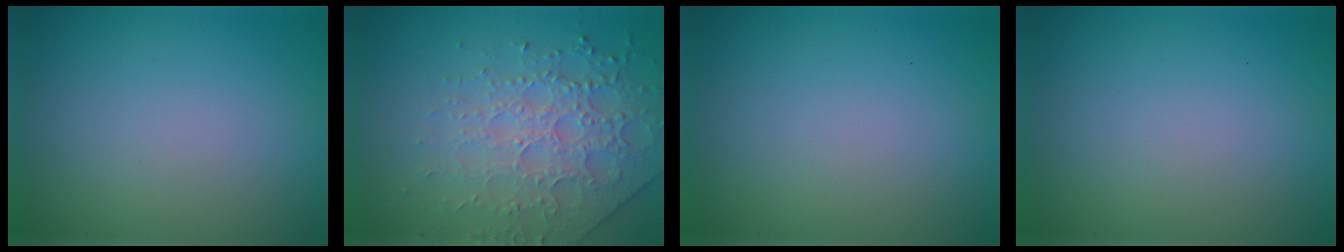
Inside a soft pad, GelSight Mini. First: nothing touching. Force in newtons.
{"total": 4.5, "press": 4.3, "slide": 1.2}
{"total": 0.0}
{"total": 0.0}